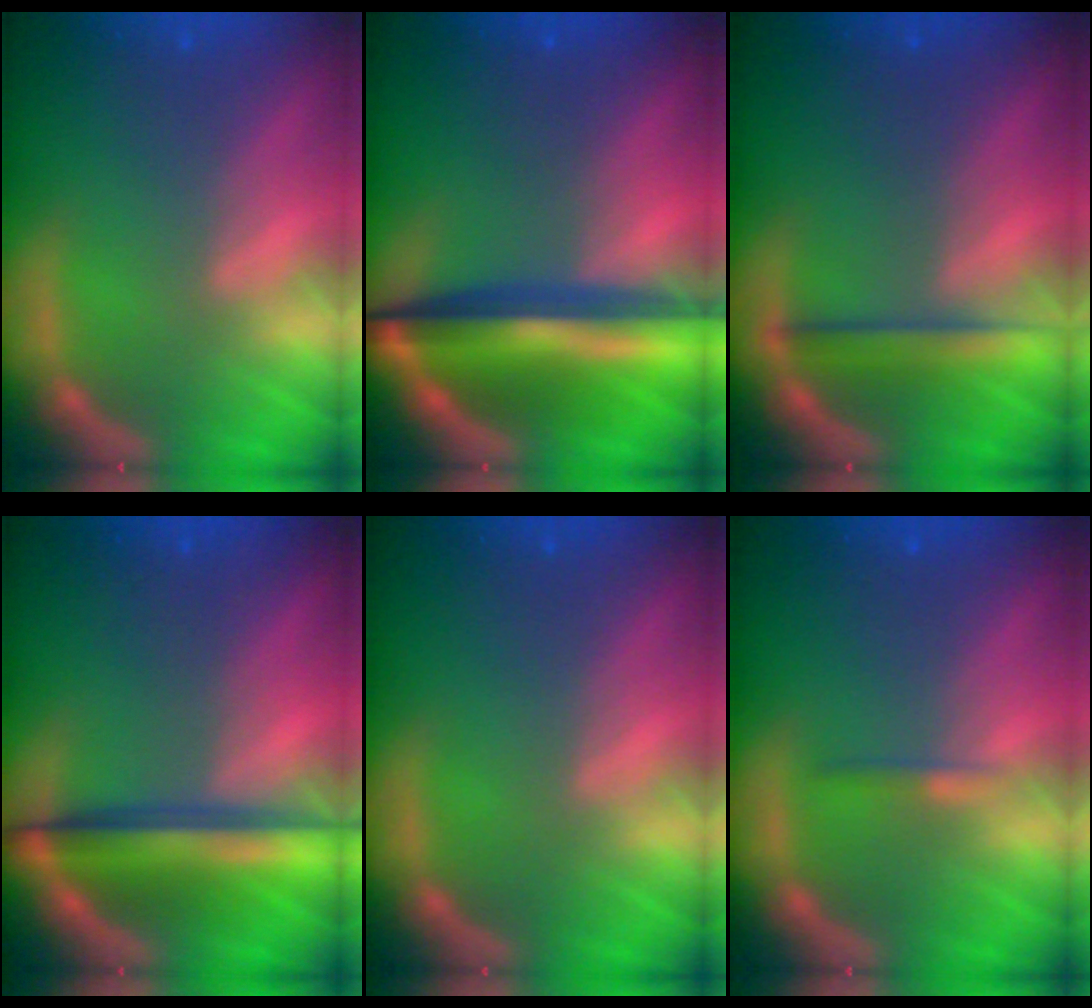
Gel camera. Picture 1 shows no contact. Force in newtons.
{"total": 10.0}
{"total": 2.9}
{"total": 6.5}
{"total": 0.0}
{"total": 0.9}